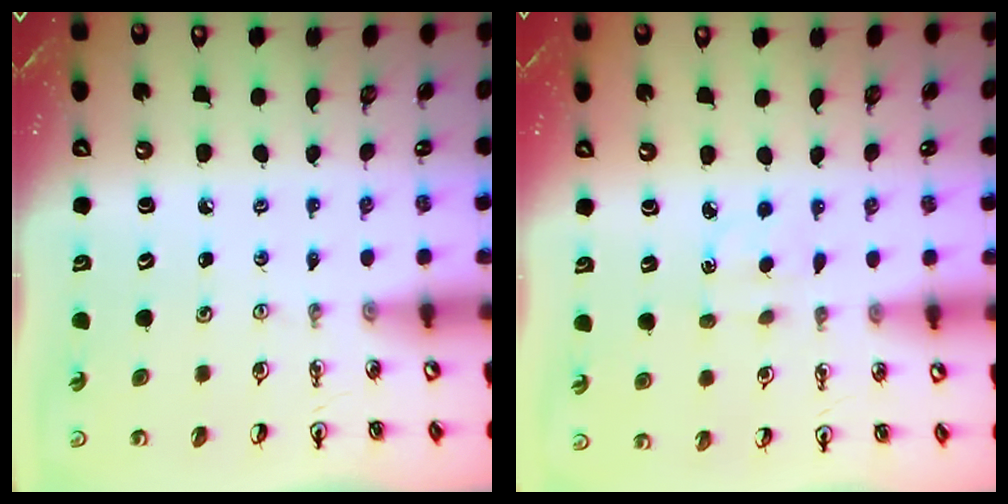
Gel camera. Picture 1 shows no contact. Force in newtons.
{"total": 2.3, "press": 2.3, "slide": 0.3}